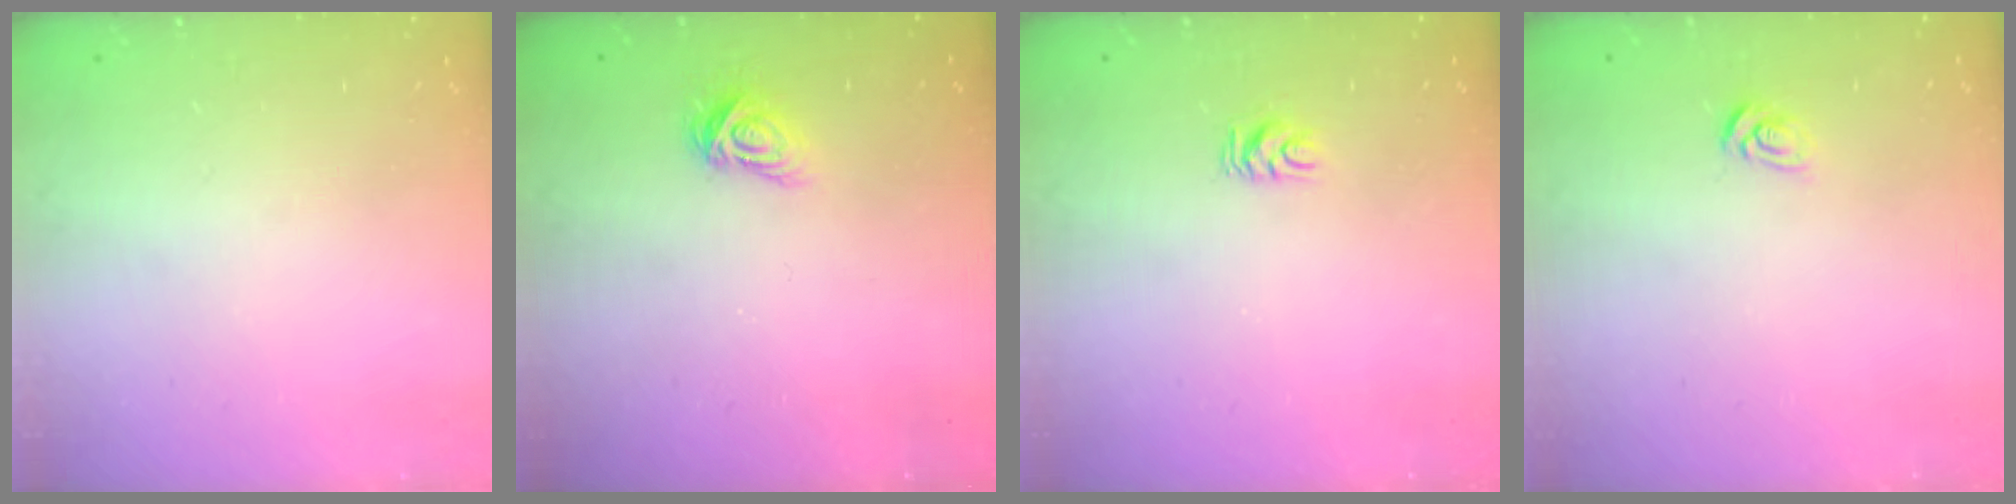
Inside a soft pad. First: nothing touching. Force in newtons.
{"total": 6.2, "press": 6.2, "slide": 0.6}
{"total": 4.3, "press": 4.2, "slide": 0.4}
{"total": 4.2, "press": 4.2, "slide": 0.3}